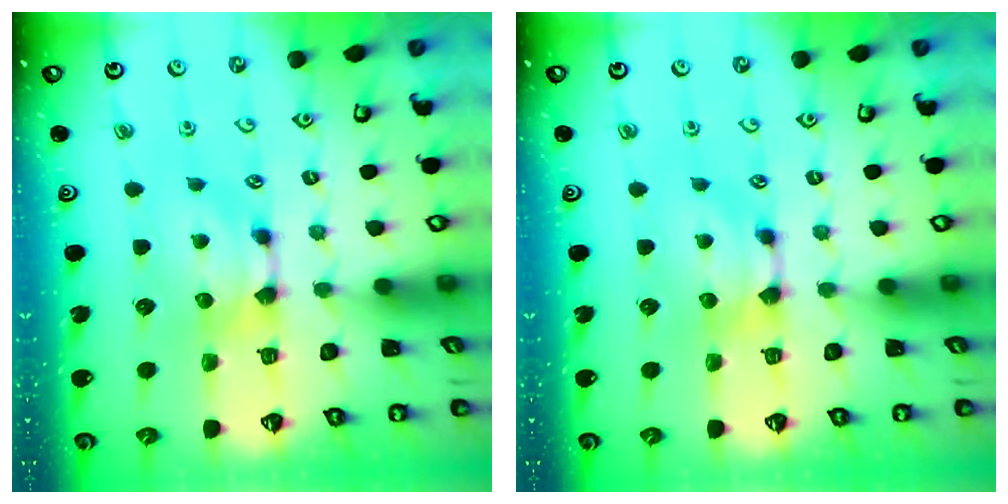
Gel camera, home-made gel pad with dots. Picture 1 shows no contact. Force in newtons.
{"total": 0.0}